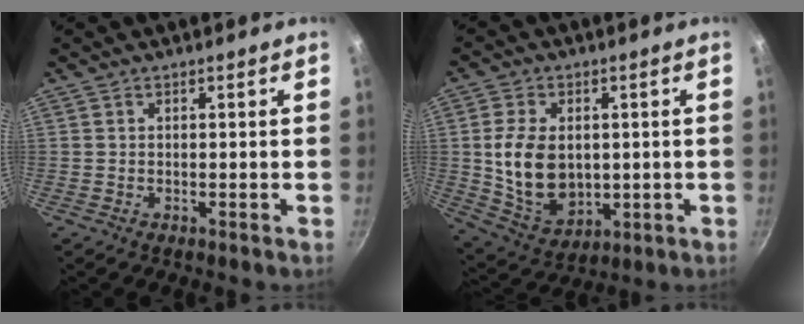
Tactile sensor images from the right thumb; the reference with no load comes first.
{"total": 13.6, "force": [0.7, 9.6, 9.6], "torque": [-0.155, -0.014, 0.032]}